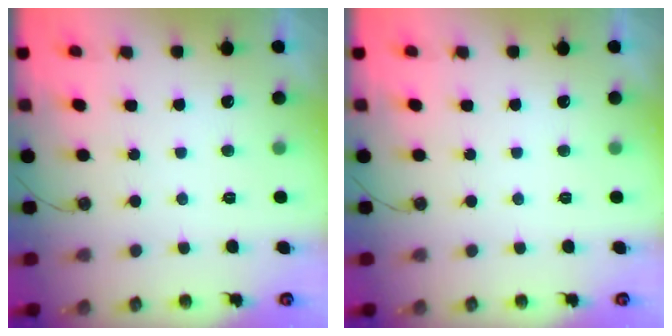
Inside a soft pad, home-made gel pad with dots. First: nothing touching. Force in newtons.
{"total": 0.0}